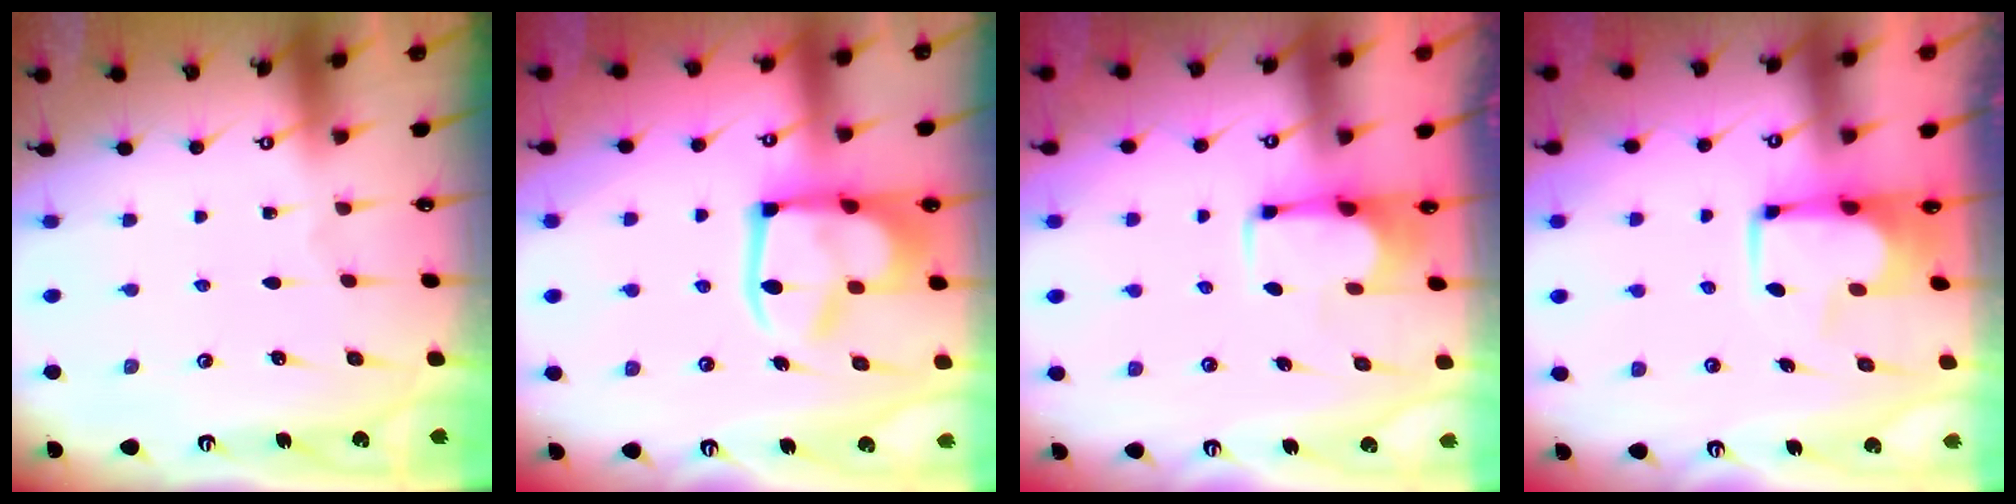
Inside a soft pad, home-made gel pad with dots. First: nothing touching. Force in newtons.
{"total": 12.3, "press": 12.2, "slide": 1.7}
{"total": 1.7, "press": 1.6, "slide": 0.7}
{"total": 2.2, "press": 2.1, "slide": 0.5}